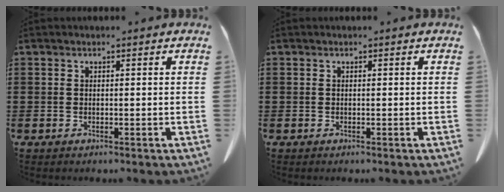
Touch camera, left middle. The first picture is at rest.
{"total": 0.0}